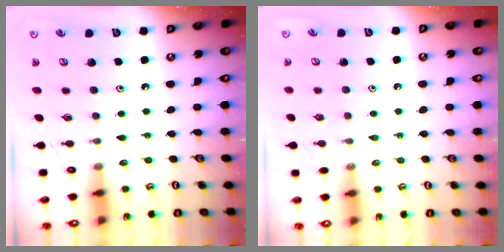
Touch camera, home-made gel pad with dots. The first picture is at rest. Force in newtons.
{"total": 3.0, "press": 2.9, "slide": 0.6}